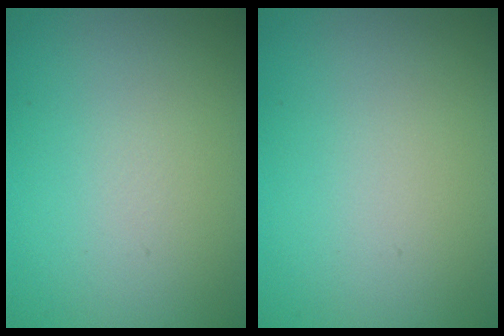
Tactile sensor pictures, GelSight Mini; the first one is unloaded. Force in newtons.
{"total": 0.0}